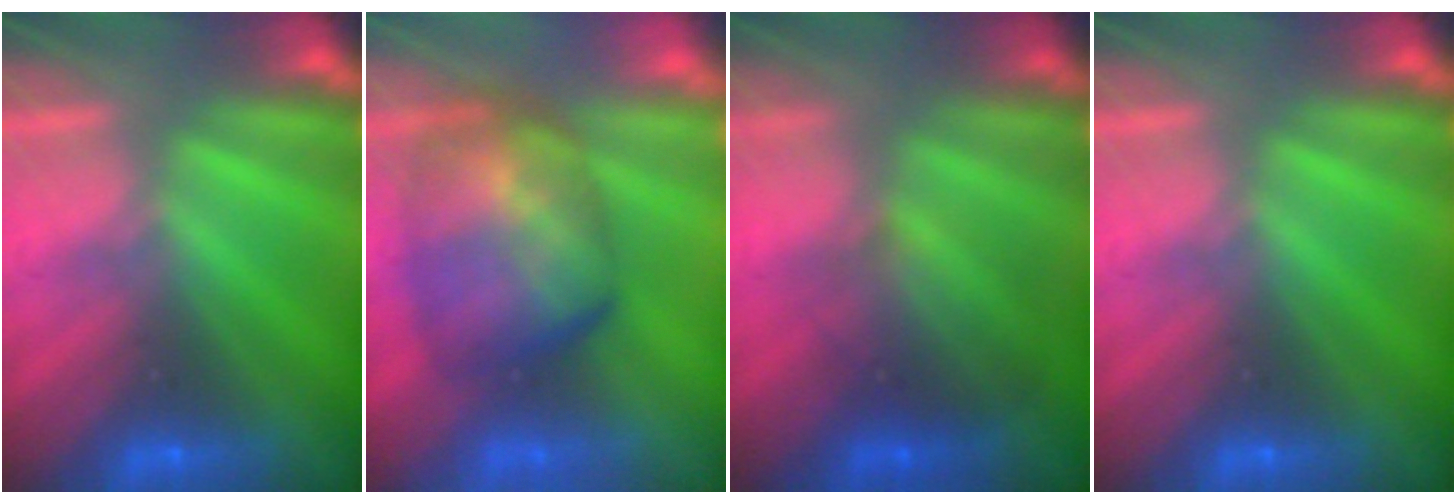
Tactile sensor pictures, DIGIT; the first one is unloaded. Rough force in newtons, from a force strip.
{"total": 8.7}
{"total": 2.0}
{"total": 0.0}